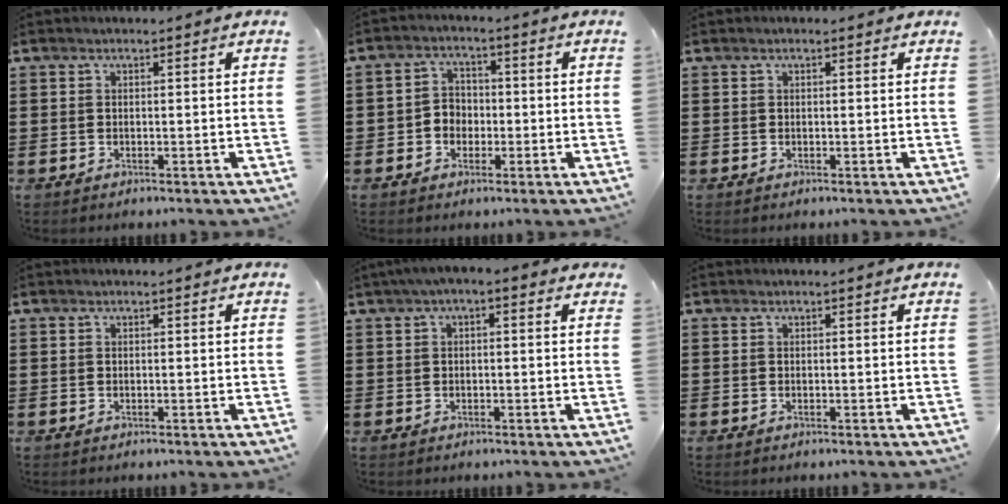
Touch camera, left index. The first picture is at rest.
{"total": 3.3, "force": [-1.3, 2.8, 1.1], "torque": [-0.032, 0.009, -0.029]}
{"total": 0.0}
{"total": 0.0}
{"total": 1.7, "force": [-0.4, 0.7, 1.5], "torque": [-0.035, 0.001, -0.012]}
{"total": 0.0}